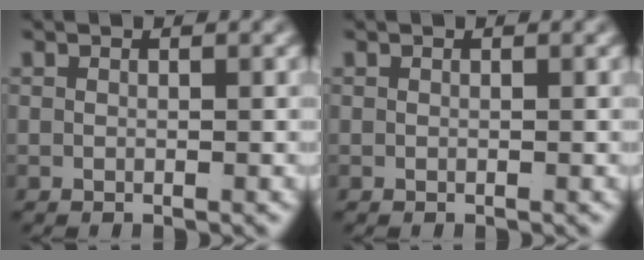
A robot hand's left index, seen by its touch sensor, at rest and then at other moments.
{"total": 0.0}